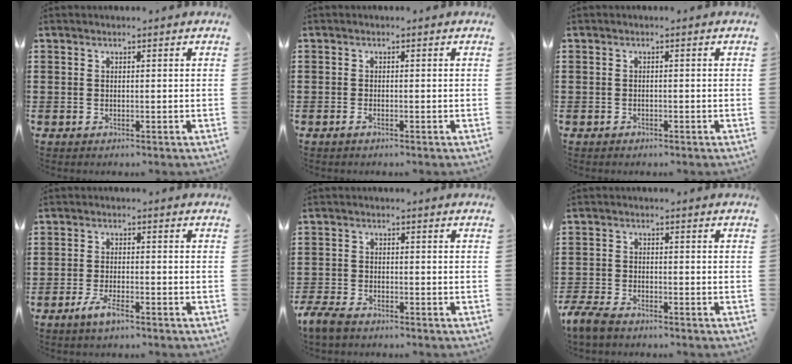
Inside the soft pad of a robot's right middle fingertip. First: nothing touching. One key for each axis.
{"total": 0.7, "fx": -0.4, "fy": 0.1, "fz": 0.5, "tx": -0.012, "ty": -0.004, "tz": -0.007}
{"total": 0.7, "fx": -0.6, "fy": 0.4, "fz": 0.1, "tx": -0.003, "ty": 0.001, "tz": -0.013}
{"total": 3.5, "fx": -2.1, "fy": 0.8, "fz": 2.7, "tx": -0.057, "ty": -0.001, "tz": -0.043}
{"total": 3.2, "fx": -2.7, "fy": 0.9, "fz": 1.4, "tx": -0.054, "ty": -0.007, "tz": -0.061}
{"total": 3.7, "fx": -3.2, "fy": 0.9, "fz": 1.5, "tx": -0.055, "ty": -0.008, "tz": -0.072}